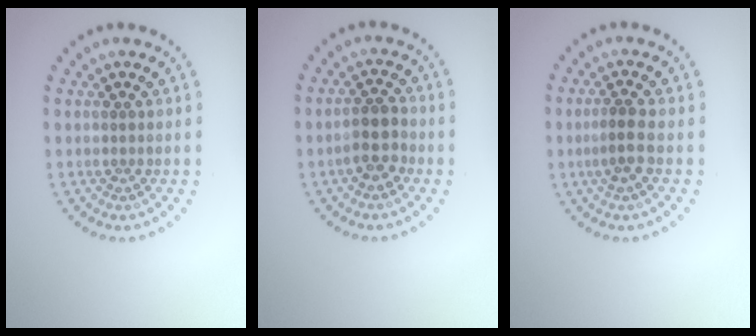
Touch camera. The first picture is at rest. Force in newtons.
{"total": 2.4, "press": 2.3, "slide": 0.8}
{"total": 2.0, "press": 1.8, "slide": 0.8}